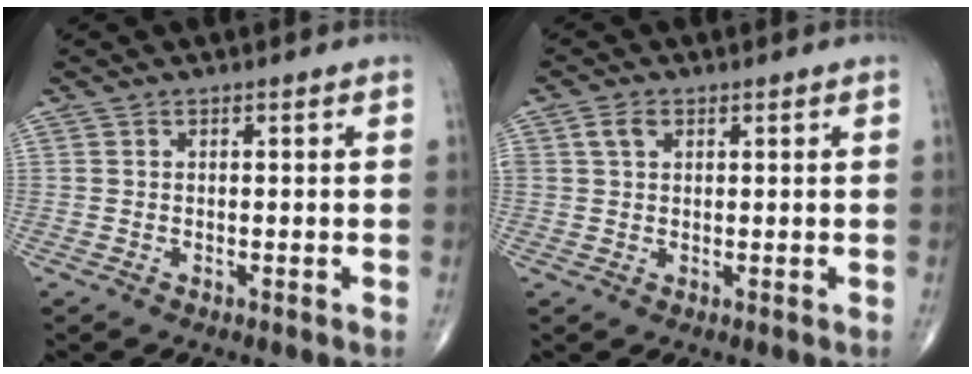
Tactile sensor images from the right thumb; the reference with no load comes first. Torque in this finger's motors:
{"motor_torque": [0.62, 0.77, 0.33, 0.19, 0.02]}